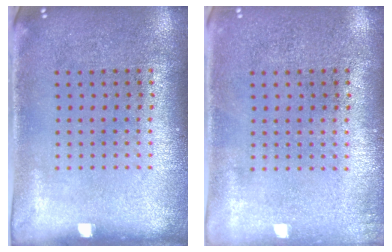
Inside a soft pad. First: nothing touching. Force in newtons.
{"total": 0.5, "press": 0.5, "slide": 0.1}